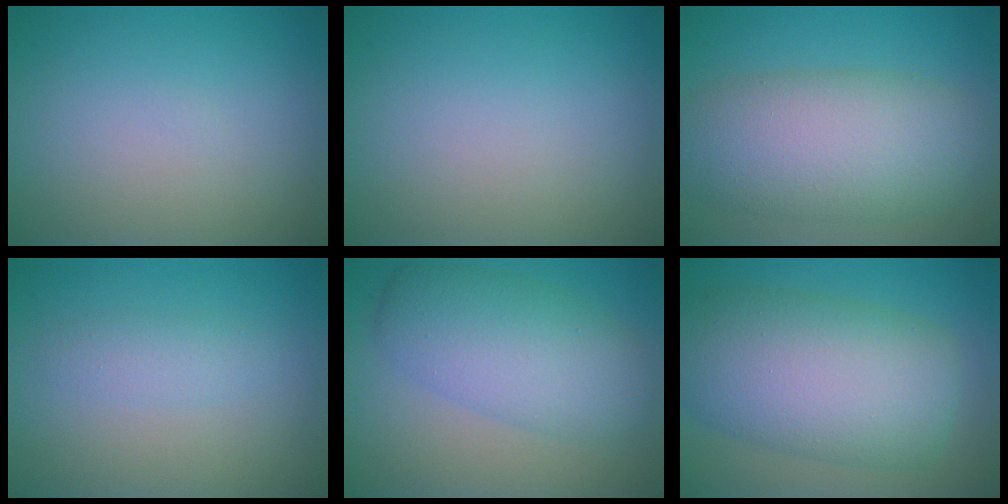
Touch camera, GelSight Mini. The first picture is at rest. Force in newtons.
{"total": 0.0}
{"total": 9.0, "press": 9.0, "slide": 0.3}
{"total": 1.6, "press": 1.6, "slide": 0.1}
{"total": 6.6, "press": 6.6, "slide": 0.1}
{"total": 11.0, "press": 11.0, "slide": 0.3}